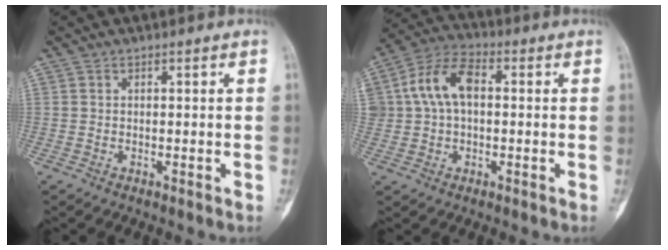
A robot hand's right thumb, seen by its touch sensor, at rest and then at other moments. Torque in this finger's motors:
{"motor_torque": [0.06, 0.08, 0.42, -0.27, 0.16]}